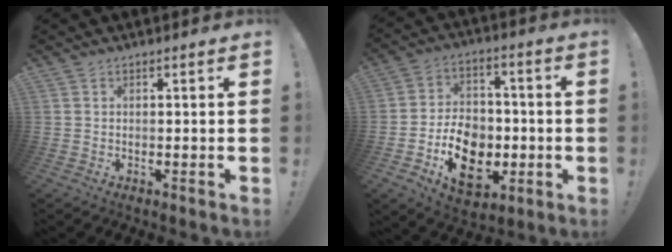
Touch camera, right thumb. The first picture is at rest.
{"total": 15.5, "force": [-5.1, 11.5, 9.0], "torque": [-0.149, 0.034, -0.079]}